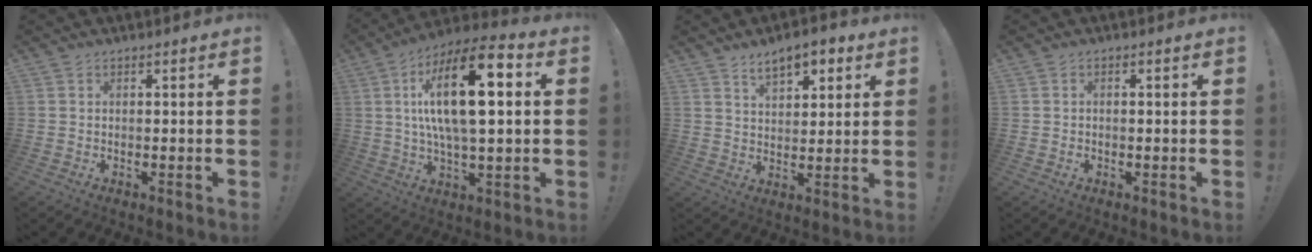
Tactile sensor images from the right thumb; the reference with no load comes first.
{"total": 20.5, "force": [4.5, 7.6, 18.5], "torque": [-0.307, -0.006, 0.061]}
{"total": 8.6, "force": [5.4, 4.3, 5.0], "torque": [-0.067, -0.020, 0.094]}
{"total": 0.7, "force": [-0.5, 0.2, 0.4], "torque": [-0.006, 0.001, -0.009]}